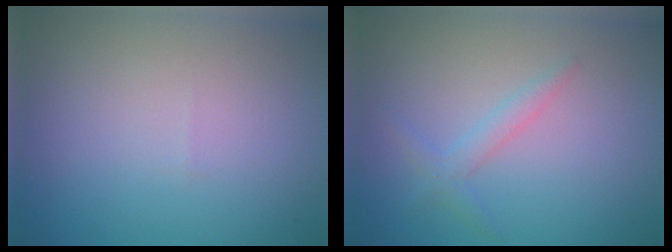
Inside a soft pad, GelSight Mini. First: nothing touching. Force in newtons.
{"total": 1.5, "press": 1.5, "slide": 0.1}